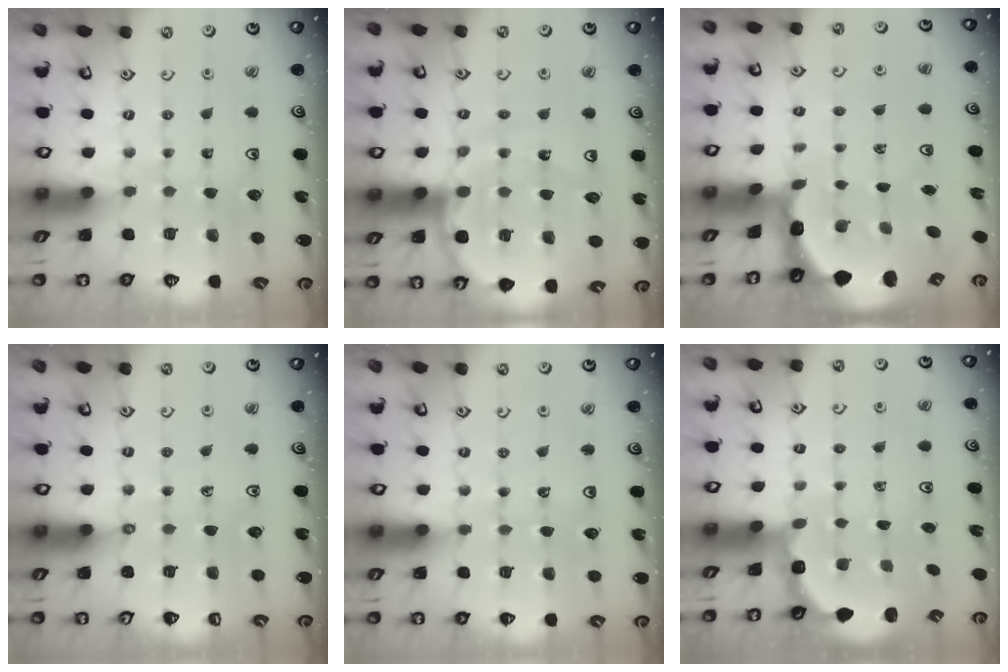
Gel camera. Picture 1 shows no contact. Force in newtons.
{"total": 12.1, "press": 12.0, "slide": 1.6}
{"total": 2.1, "press": 1.9, "slide": 1.0}
{"total": 4.5, "press": 4.4, "slide": 0.6}
{"total": 4.6, "press": 4.4, "slide": 1.5}
{"total": 3.0, "press": 2.3, "slide": 1.8}